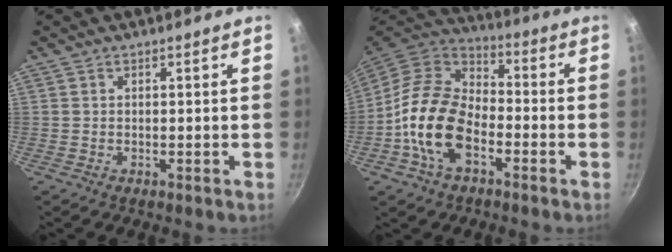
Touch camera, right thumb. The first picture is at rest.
{"total": 16.1, "force": [-4.9, 10.0, 11.7], "torque": [-0.187, 0.036, -0.107]}